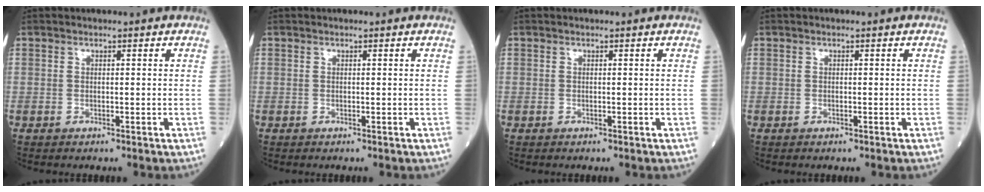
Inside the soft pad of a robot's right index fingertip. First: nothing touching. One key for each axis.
{"total": 0.0}
{"total": 0.0}
{"total": 0.0}